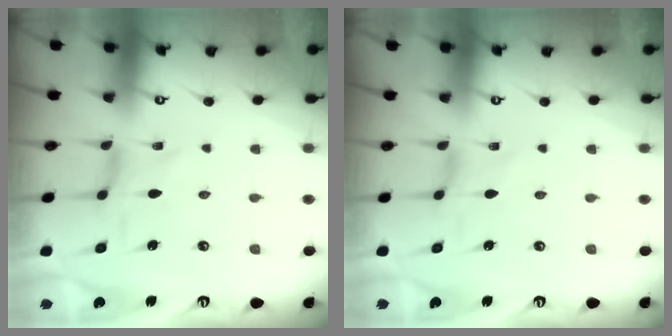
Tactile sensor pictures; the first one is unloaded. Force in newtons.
{"total": 1.0, "press": 0.9, "slide": 0.4}